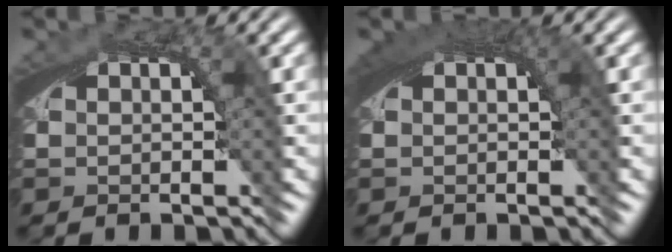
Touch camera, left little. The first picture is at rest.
{"total": 2.1, "force": [0.8, 0.4, 1.9], "torque": [-0.024, 0.007, 0.013]}